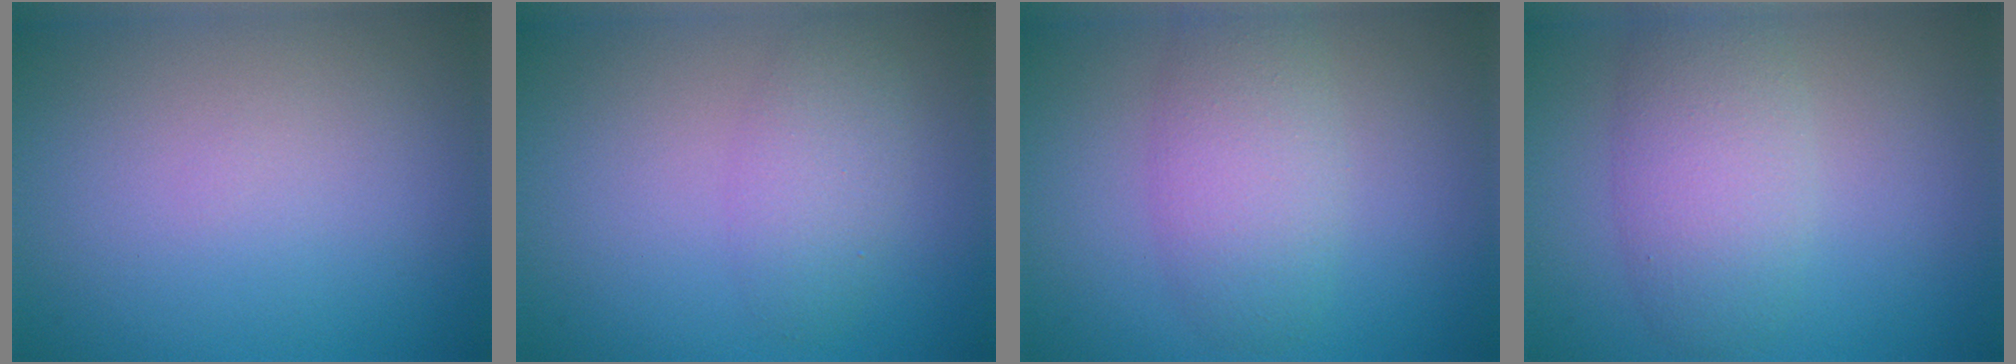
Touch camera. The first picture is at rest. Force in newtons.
{"total": 2.5, "press": 2.5, "slide": 0.1}
{"total": 4.2, "press": 4.2, "slide": 0.2}
{"total": 4.5, "press": 4.5, "slide": 0.2}